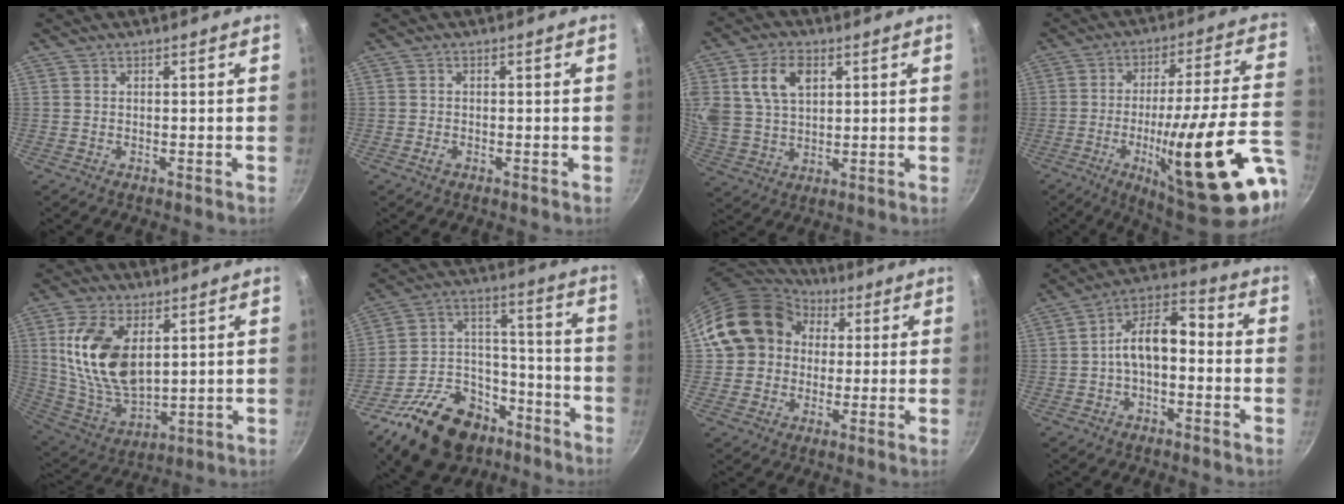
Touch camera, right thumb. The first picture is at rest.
{"total": 1.2, "force": [-0.6, 0.8, 0.6], "torque": [-0.013, 0.002, -0.013]}
{"total": 11.5, "force": [4.0, 7.5, 7.7], "torque": [-0.129, -0.005, 0.078]}
{"total": 29.4, "force": [-9.5, 6.1, 27.1], "torque": [-0.361, 0.011, -0.131]}
{"total": 17.4, "force": [4.6, 9.9, 13.5], "torque": [-0.243, -0.028, 0.101]}
{"total": 23.0, "force": [-14.2, 13.9, 11.6], "torque": [-0.158, 0.100, -0.228]}
{"total": 15.6, "force": [3.4, 13.5, 7.2], "torque": [-0.103, 0.029, 0.052]}
{"total": 10.6, "force": [-1.3, 6.0, 8.6], "torque": [-0.127, 0.052, -0.035]}